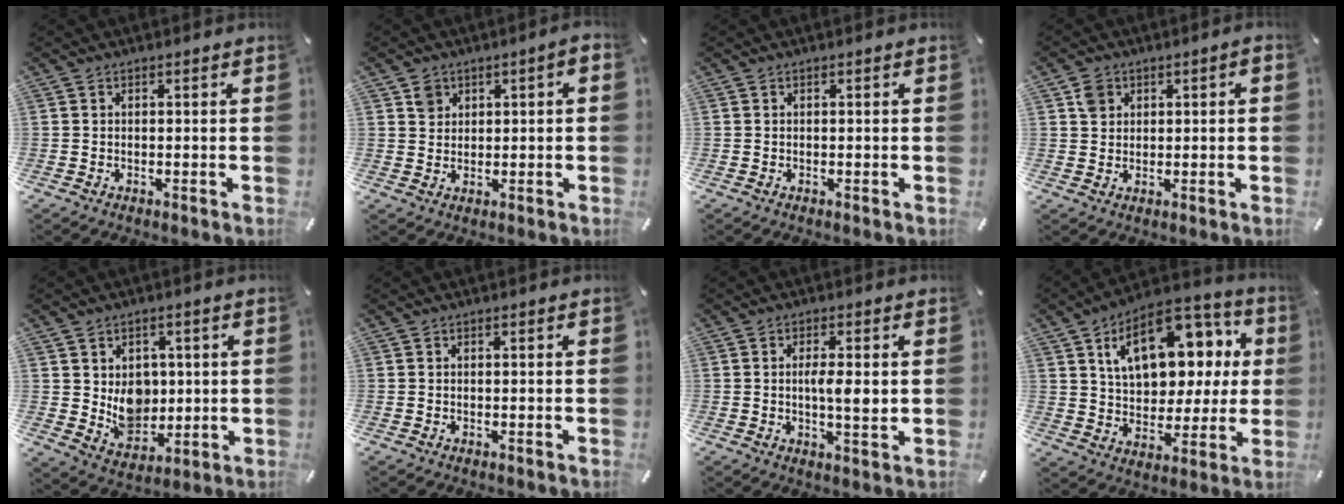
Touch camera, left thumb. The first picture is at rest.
{"total": 3.3, "force": [1.1, 2.9, 1.1], "torque": [-0.011, 0.001, 0.015]}
{"total": 0.0}
{"total": 3.4, "force": [1.0, 3.0, 1.2], "torque": [-0.012, 0.001, 0.014]}
{"total": 9.0, "force": [1.9, 8.0, 3.5], "torque": [-0.036, -0.017, 0.044]}
{"total": 0.0}
{"total": 5.8, "force": [0.4, 1.5, 5.6], "torque": [-0.098, -0.005, 0.003]}
{"total": 18.9, "force": [7.7, 11.7, 12.6], "torque": [-0.203, -0.019, 0.136]}